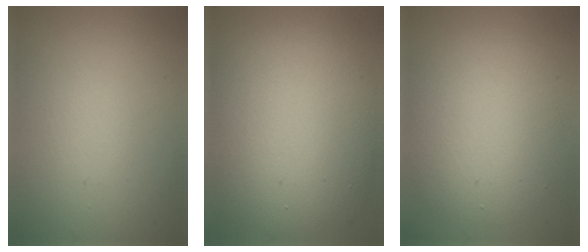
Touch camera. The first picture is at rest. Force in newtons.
{"total": 11.4, "press": 11.4, "slide": 0.8}
{"total": 5.9, "press": 5.9, "slide": 0.4}